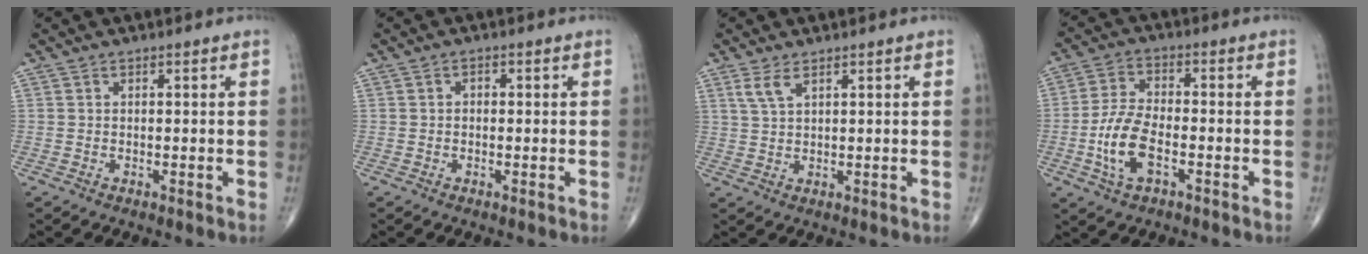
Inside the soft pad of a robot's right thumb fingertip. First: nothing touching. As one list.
[{"total": 1.0, "force": [0.0, 0.8, 0.7], "torque": [-0.005, 0.006, -0.003]}, {"total": 3.1, "force": [1.9, 1.1, 2.2], "torque": [-0.049, -0.002, 0.045]}, {"total": 9.3, "force": [-2.9, 4.4, 7.6], "torque": [-0.160, 0.017, -0.057]}]